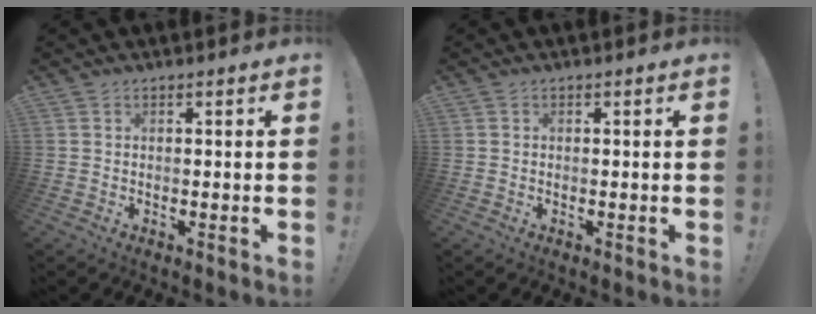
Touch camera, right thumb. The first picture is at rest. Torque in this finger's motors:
{"motor_torque": [-0.29, -0.32, 0.24, -0.15, -0.07]}